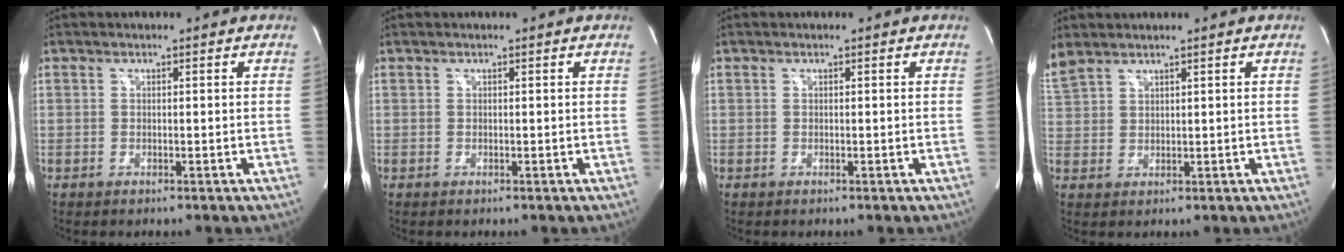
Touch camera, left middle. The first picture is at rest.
{"total": 0.0}
{"total": 0.0}
{"total": 4.2, "force": [3.8, 1.0, 1.4], "torque": [-0.052, 0.020, 0.093]}